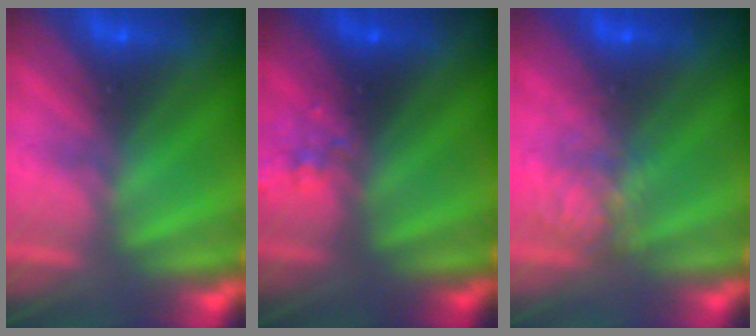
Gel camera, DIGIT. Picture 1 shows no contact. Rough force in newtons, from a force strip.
{"total": 2.3}
{"total": 3.9}